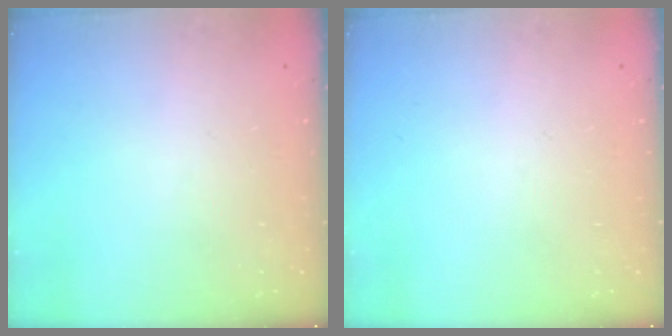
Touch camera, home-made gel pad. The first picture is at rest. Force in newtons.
{"total": 0.0}